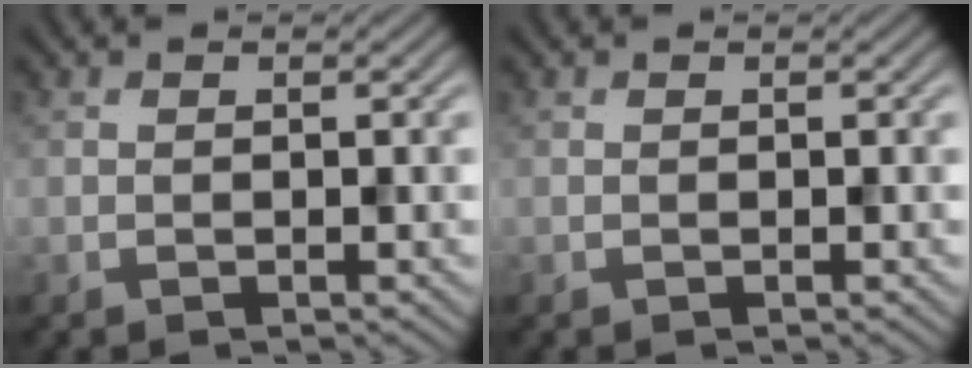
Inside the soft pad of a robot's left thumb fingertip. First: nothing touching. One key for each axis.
{"total": 0.0}